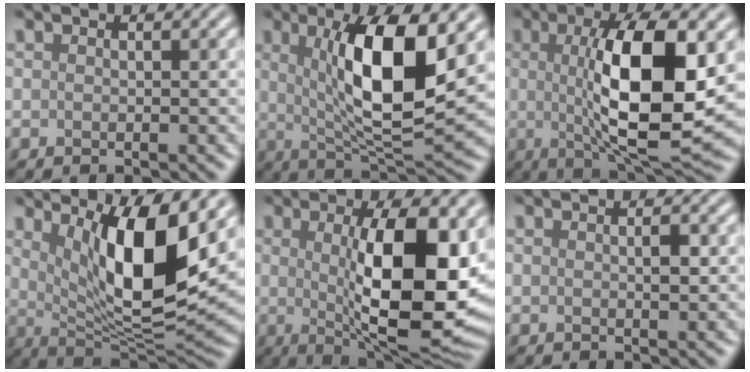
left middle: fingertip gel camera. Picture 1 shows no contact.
{"total": 10.1, "force": [2.2, 2.7, 9.5], "torque": [-0.144, -0.010, 0.044]}
{"total": 11.2, "force": [0.8, 3.2, 10.7], "torque": [-0.159, -0.005, 0.017]}
{"total": 10.1, "force": [3.2, 2.8, 9.2], "torque": [-0.141, -0.020, 0.062]}
{"total": 12.4, "force": [0.5, 3.8, 11.8], "torque": [-0.163, -0.010, 0.012]}
{"total": 0.8, "force": [0.1, 0.1, 0.8], "torque": [-0.012, 0.000, 0.001]}